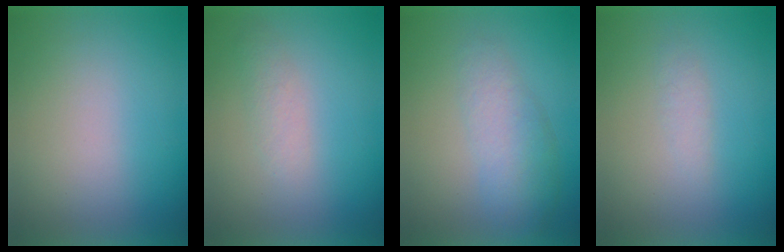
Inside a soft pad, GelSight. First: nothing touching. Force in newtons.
{"total": 1.9}
{"total": 3.0}
{"total": 1.3}